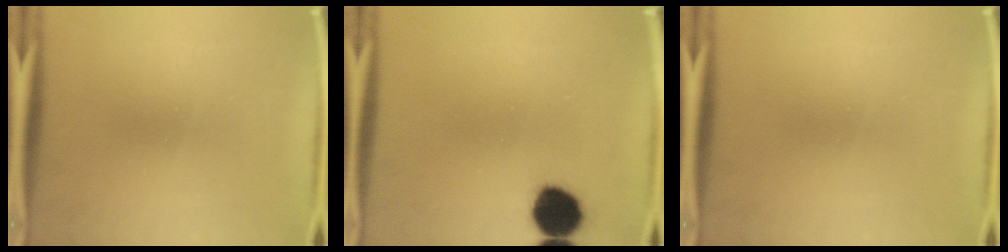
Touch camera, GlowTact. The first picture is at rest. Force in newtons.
{"total": 9.5}
{"total": 0.0}